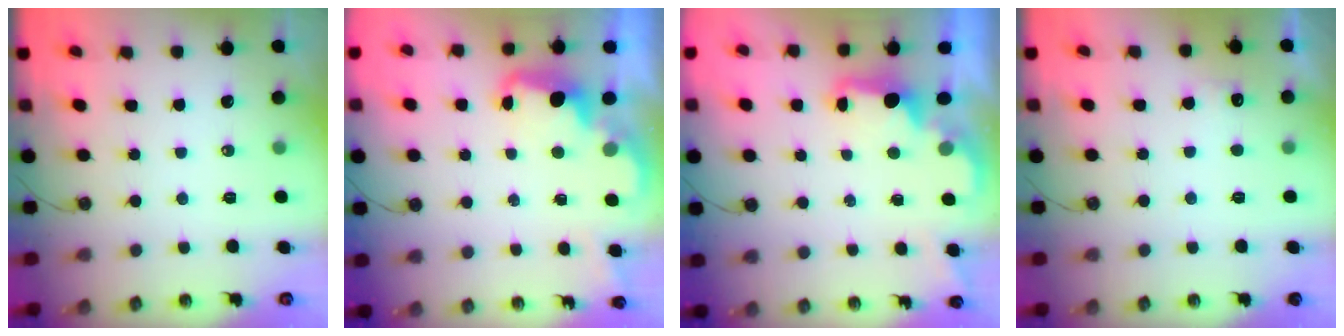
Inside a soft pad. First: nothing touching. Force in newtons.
{"total": 2.7, "press": 2.6, "slide": 0.7}
{"total": 2.3, "press": 2.2, "slide": 0.7}
{"total": 6.3, "press": 6.2, "slide": 1.1}